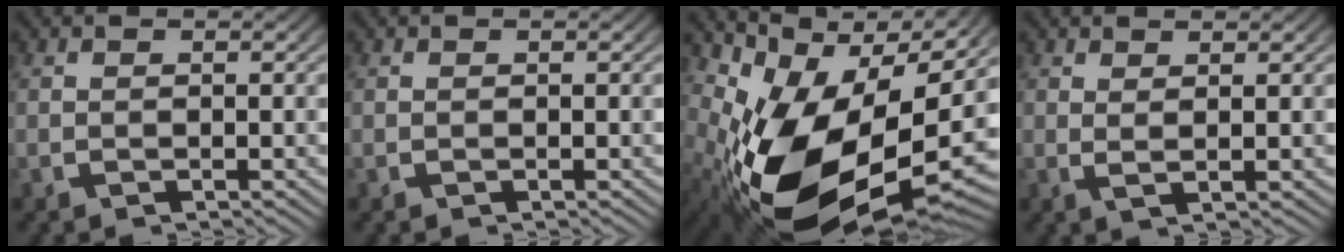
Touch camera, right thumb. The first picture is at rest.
{"total": 0.0}
{"total": 20.2, "force": [-1.8, 11.6, 16.4], "torque": [-0.300, -0.067, 0.006]}
{"total": 1.4, "force": [1.0, 0.1, 1.0], "torque": [-0.021, -0.007, 0.023]}